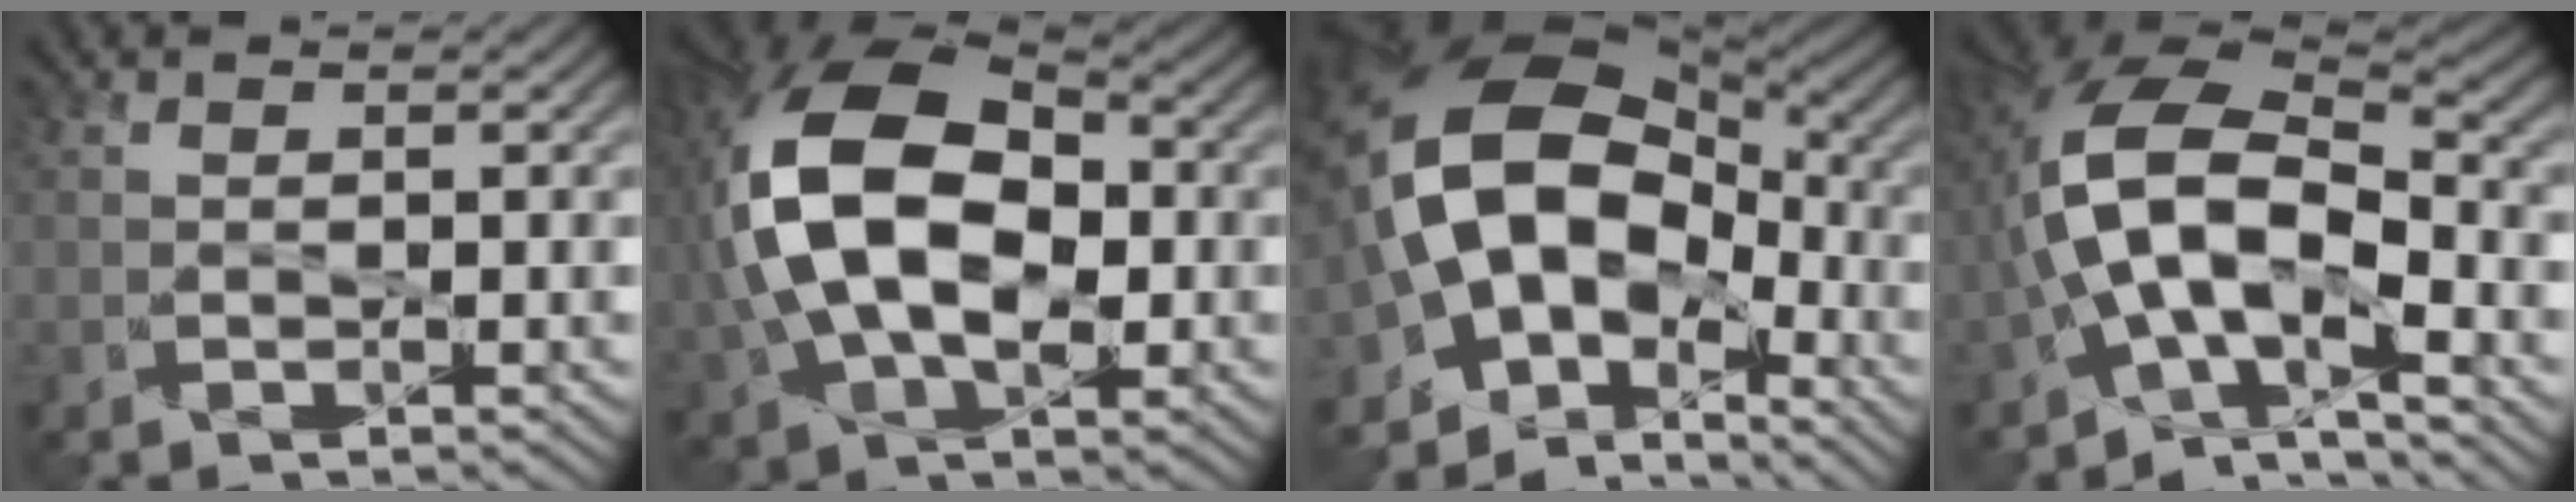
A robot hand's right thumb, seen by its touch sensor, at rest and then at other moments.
{"total": 14.6, "force": [0.6, 9.2, 11.3], "torque": [-0.249, 0.017, 0.003]}
{"total": 15.9, "force": [-1.5, 10.8, 11.5], "torque": [-0.204, 0.007, -0.029]}
{"total": 11.4, "force": [-3.2, 5.1, 9.7], "torque": [-0.189, 0.009, -0.070]}